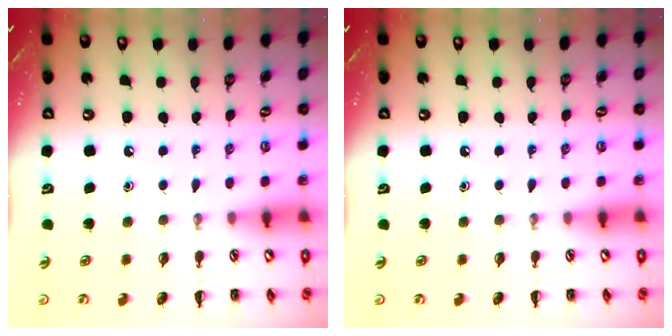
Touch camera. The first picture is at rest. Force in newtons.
{"total": 0.0}